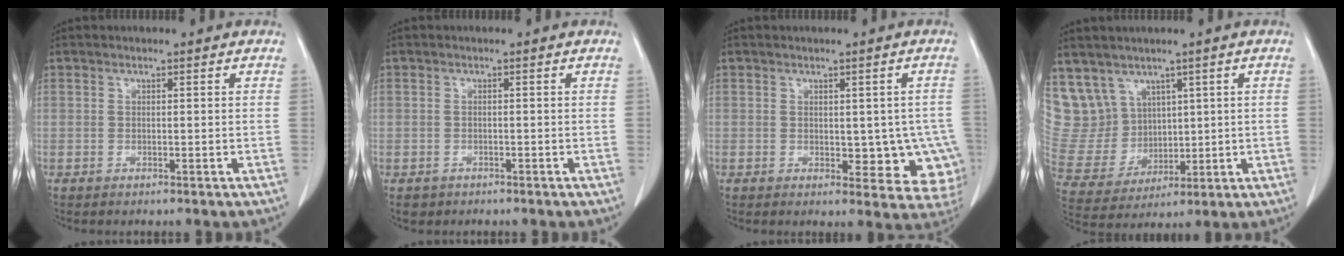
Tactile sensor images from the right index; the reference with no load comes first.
{"total": 1.5, "force": [-0.8, 1.2, 0.1], "torque": [-0.012, 0.002, -0.009]}
{"total": 8.2, "force": [-1.1, 4.6, 6.7], "torque": [-0.049, 0.006, -0.005]}
{"total": 11.8, "force": [6.5, 9.7, 1.9], "torque": [-0.069, 0.052, 0.163]}